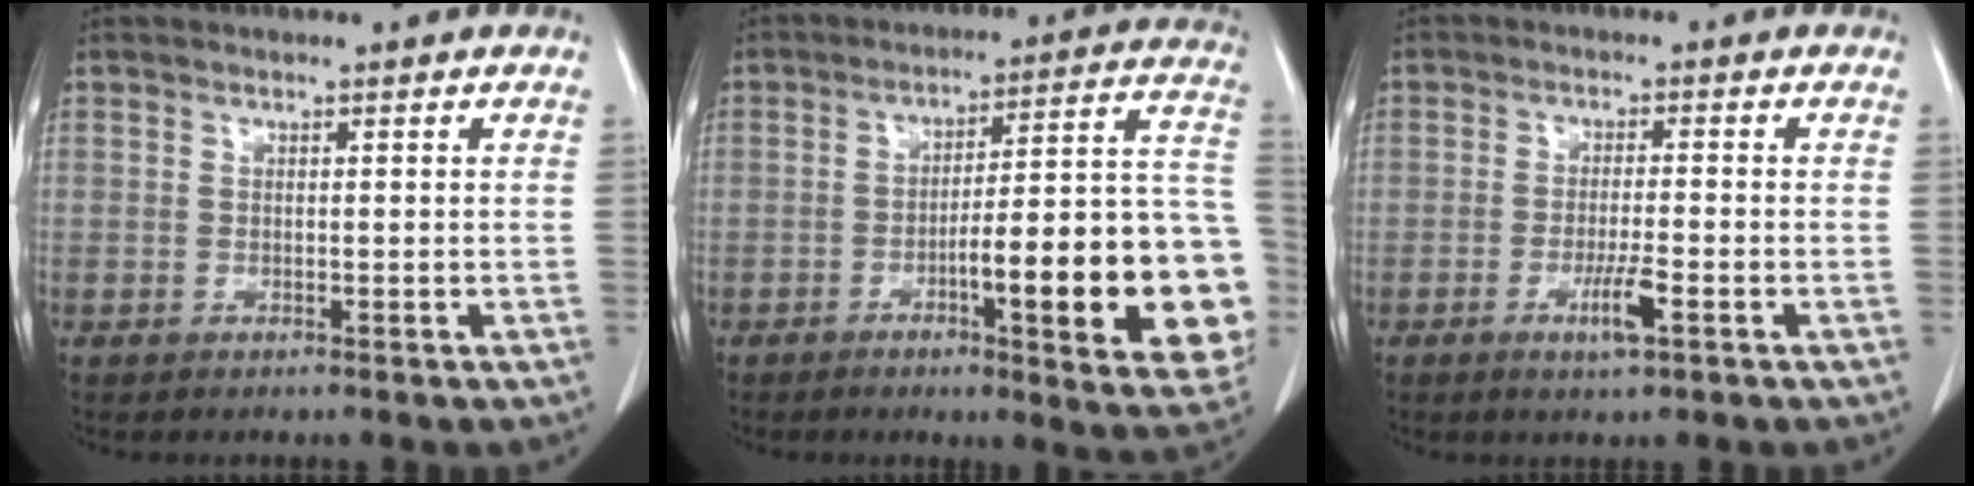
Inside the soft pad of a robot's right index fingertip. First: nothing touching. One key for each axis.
{"total": 21.3, "fx": -5.6, "fy": 3.4, "fz": 20.3, "tx": -0.180, "ty": 0.027, "tz": -0.064}
{"total": 4.5, "fx": -2.0, "fy": 0.3, "fz": 4.0, "tx": -0.075, "ty": -0.006, "tz": -0.035}